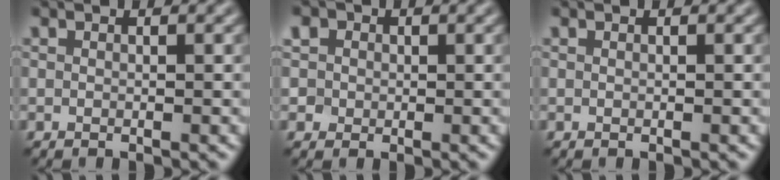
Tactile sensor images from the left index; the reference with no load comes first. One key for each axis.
{"total": 3.6, "fx": 1.3, "fy": 3.1, "fz": 1.3, "tx": -0.018, "ty": 0.015, "tz": 0.010}
{"total": 0.0}